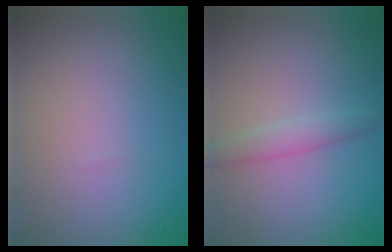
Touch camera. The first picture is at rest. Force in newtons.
{"total": 1.7, "press": 1.7, "slide": 0.0}